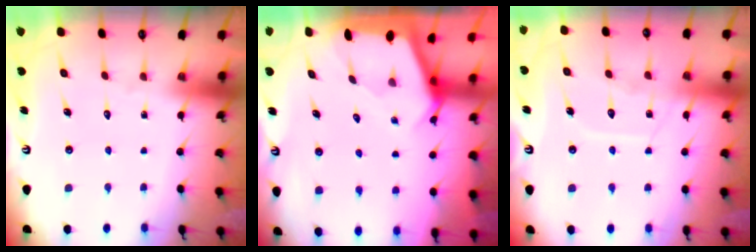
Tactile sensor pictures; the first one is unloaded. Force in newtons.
{"total": 1.9, "press": 1.9, "slide": 0.1}
{"total": 8.9, "press": 8.9, "slide": 0.9}